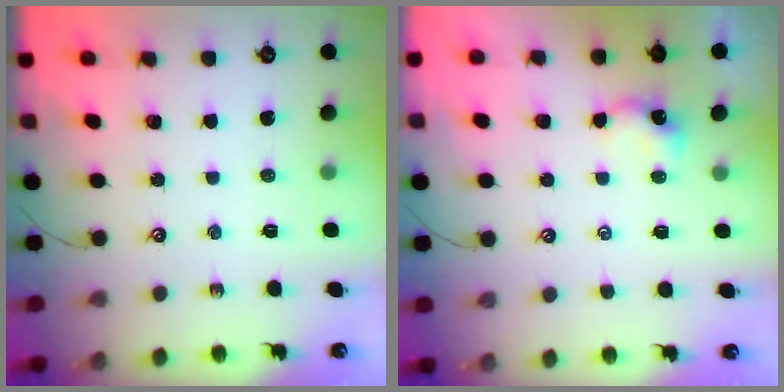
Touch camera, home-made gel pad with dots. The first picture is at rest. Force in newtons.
{"total": 0.6, "press": 0.5, "slide": 0.3}